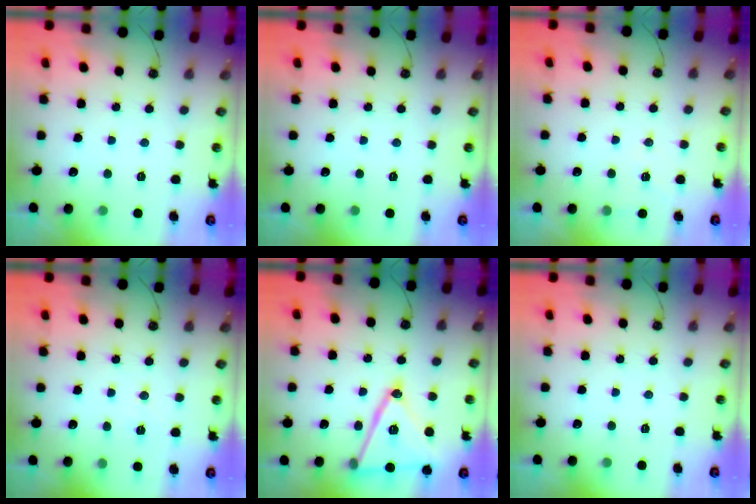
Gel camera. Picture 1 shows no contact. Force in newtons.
{"total": 0.0}
{"total": 6.9, "press": 5.7, "slide": 4.0}
{"total": 4.5, "press": 2.6, "slide": 3.7}
{"total": 19.4, "press": 19.1, "slide": 3.3}
{"total": 0.0}